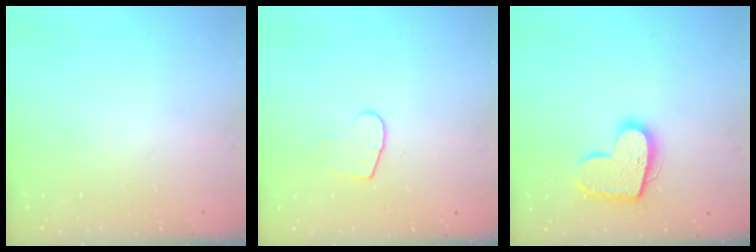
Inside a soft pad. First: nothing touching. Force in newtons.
{"total": 7.3, "press": 7.3, "slide": 0.5}
{"total": 14.5, "press": 14.5, "slide": 0.9}